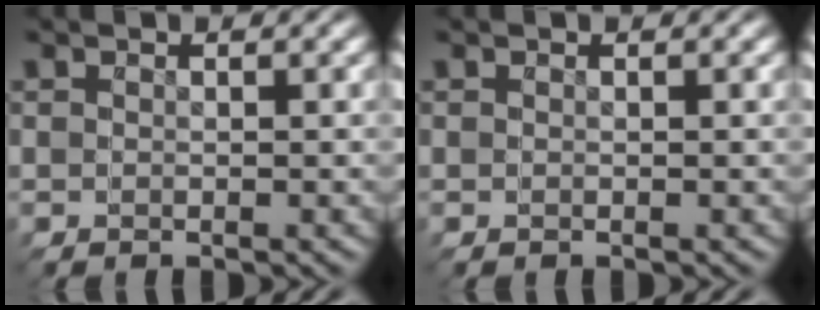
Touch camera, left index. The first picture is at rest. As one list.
[{"total": 0.0}]